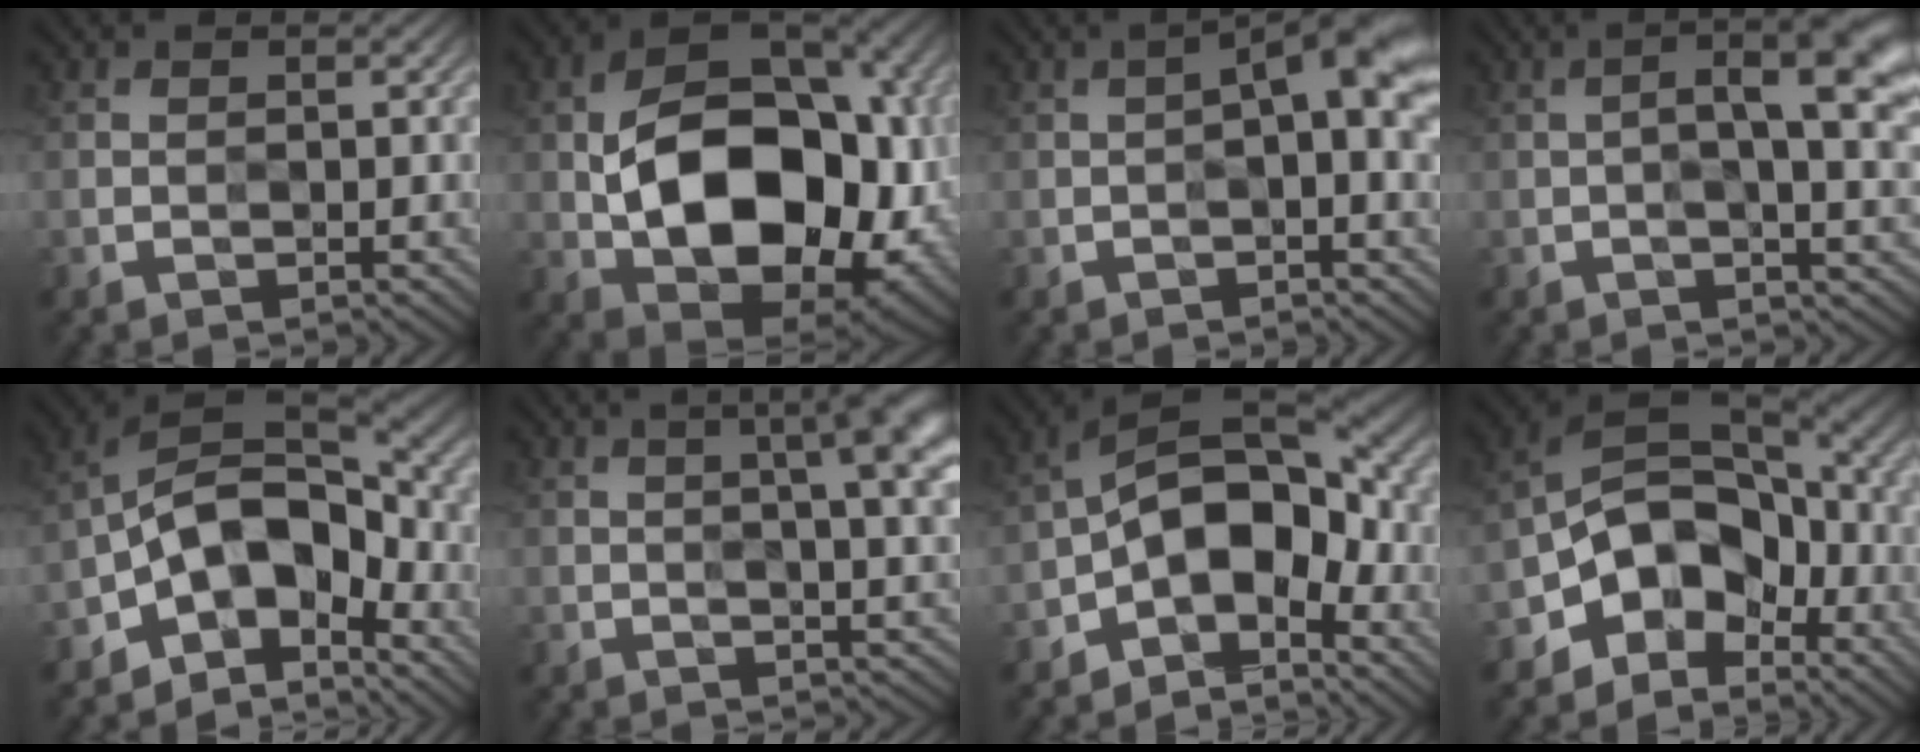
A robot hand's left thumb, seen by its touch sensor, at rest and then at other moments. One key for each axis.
{"total": 16.1, "fx": -1.5, "fy": 10.1, "fz": 12.4, "tx": -0.202, "ty": -0.006, "tz": -0.028}
{"total": 4.3, "fx": 0.3, "fy": 0.8, "fz": 4.2, "tx": -0.064, "ty": 0.014, "tz": -0.001}
{"total": 8.1, "fx": 1.3, "fy": 1.9, "fz": 7.8, "tx": -0.104, "ty": 0.012, "tz": 0.011}
{"total": 11.5, "fx": -4.8, "fy": 6.5, "fz": 8.1, "tx": -0.127, "ty": 0.000, "tz": -0.103}
{"total": 8.9, "fx": 3.5, "fy": 2.1, "fz": 7.9, "tx": -0.073, "ty": 0.030, "tz": 0.037}
{"total": 11.3, "fx": -4.1, "fy": 6.3, "fz": 8.4, "tx": -0.121, "ty": 0.007, "tz": -0.091}
{"total": 11.2, "fx": -4.5, "fy": 7.9, "fz": 6.6, "tx": -0.104, "ty": -0.002, "tz": -0.099}